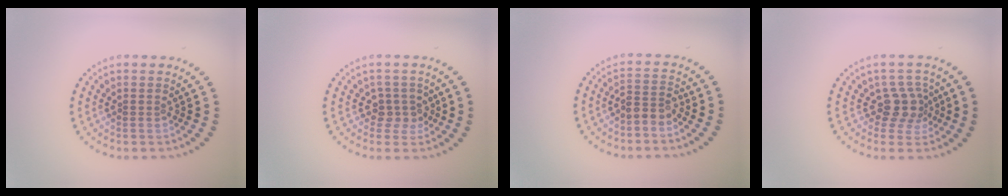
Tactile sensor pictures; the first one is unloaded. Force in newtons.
{"total": 2.1, "press": 1.7, "slide": 1.2}
{"total": 2.1, "press": 1.7, "slide": 1.2}
{"total": 2.8, "press": 2.1, "slide": 1.8}